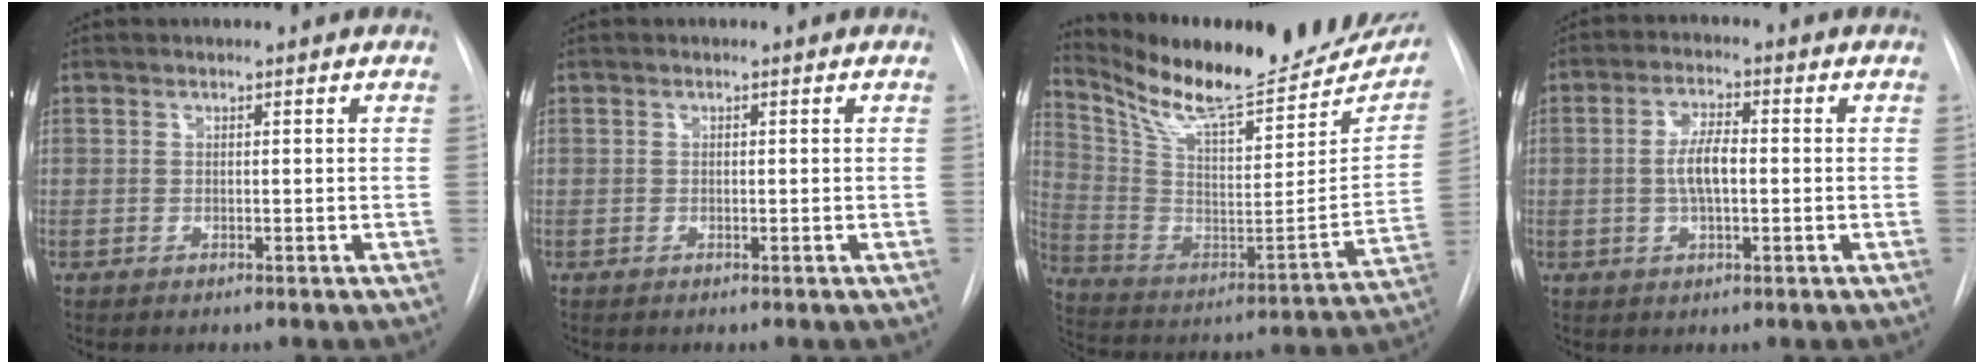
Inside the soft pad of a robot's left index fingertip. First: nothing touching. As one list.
[{"total": 0.6, "force": [-0.6, 0.0, 0.0], "torque": [0.001, -0.006, -0.010]}, {"total": 26.9, "force": [22.8, 6.0, 13.1], "torque": [-0.218, -0.056, 0.329]}, {"total": 5.2, "force": [-0.8, 1.6, 4.9], "torque": [-0.100, -0.001, -0.017]}]